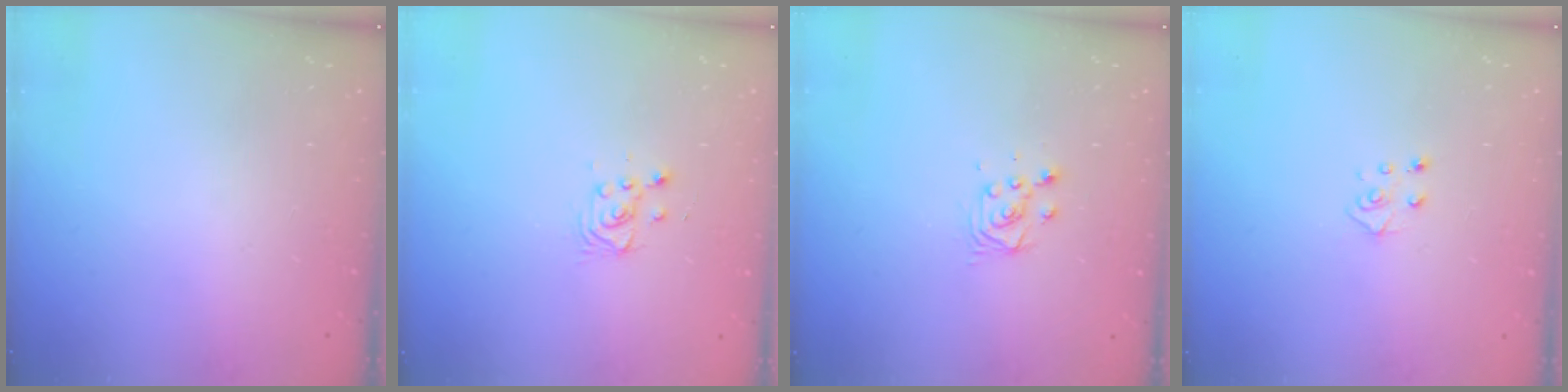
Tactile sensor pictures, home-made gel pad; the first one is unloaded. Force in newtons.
{"total": 3.0, "press": 3.0, "slide": 0.2}
{"total": 4.7, "press": 4.7, "slide": 0.5}
{"total": 5.4, "press": 5.3, "slide": 0.4}